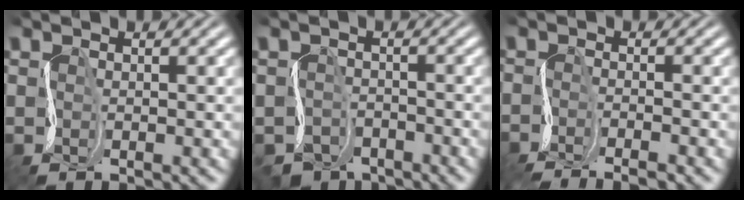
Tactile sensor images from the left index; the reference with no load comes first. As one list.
[{"total": 3.4, "force": [-3.0, 1.5, 0.6], "torque": [-0.011, -0.004, -0.064]}, {"total": 3.2, "force": [-2.8, 0.0, 1.4], "torque": [-0.022, -0.004, -0.062]}]